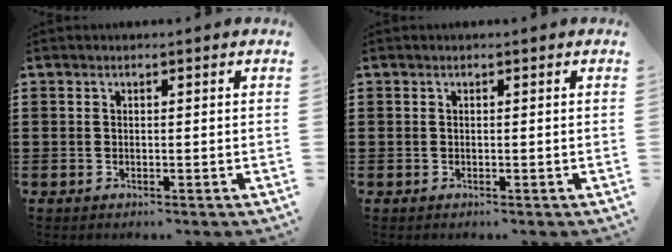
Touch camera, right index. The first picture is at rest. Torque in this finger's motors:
{"motor_torque": [-0.46, 0.49, 0.00, 0.00]}